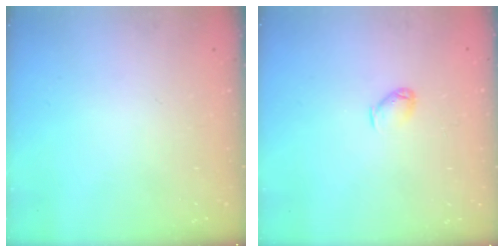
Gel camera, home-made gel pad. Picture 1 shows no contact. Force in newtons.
{"total": 3.5, "press": 3.4, "slide": 0.6}